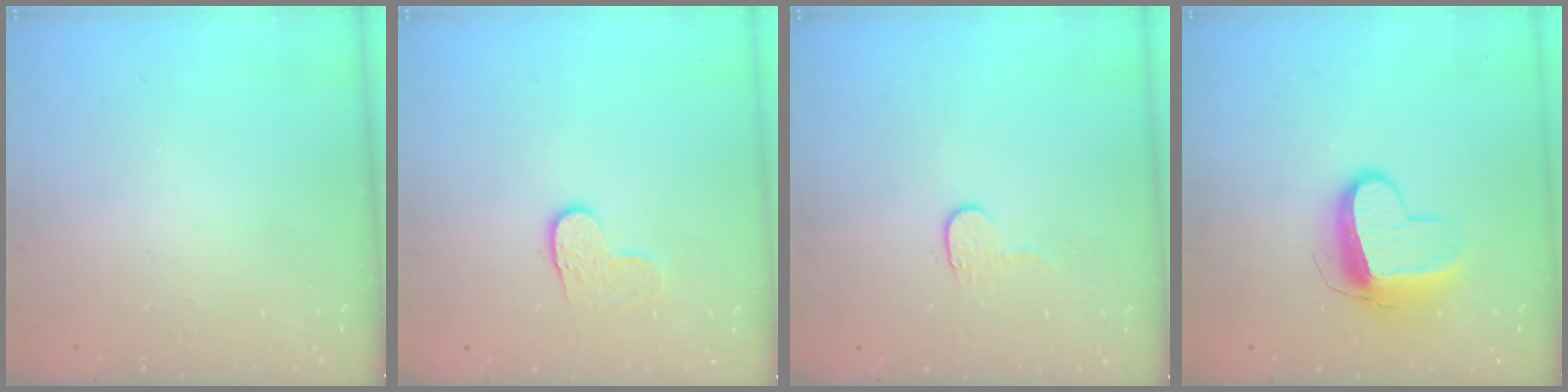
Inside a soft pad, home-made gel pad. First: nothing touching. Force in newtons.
{"total": 4.0, "press": 3.9, "slide": 0.4}
{"total": 3.6, "press": 3.6, "slide": 0.4}
{"total": 11.1, "press": 11.1, "slide": 0.4}